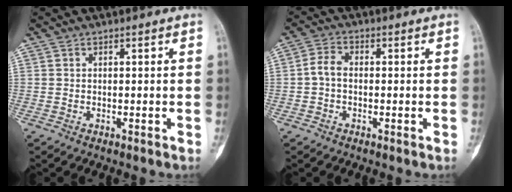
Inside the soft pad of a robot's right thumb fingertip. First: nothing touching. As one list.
[{"total": 3.7, "force": [-0.5, 2.5, 2.7], "torque": [-0.049, 0.013, -0.016]}]